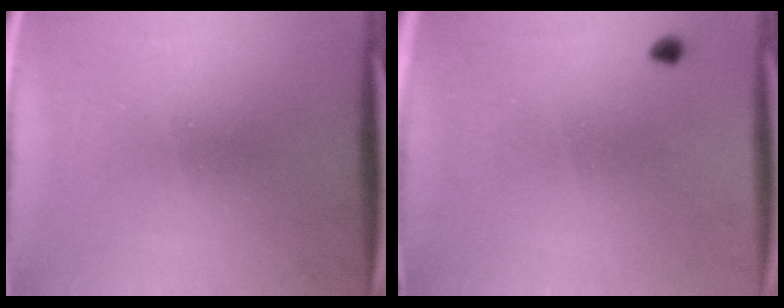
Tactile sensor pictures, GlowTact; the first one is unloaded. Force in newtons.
{"total": 0.8}